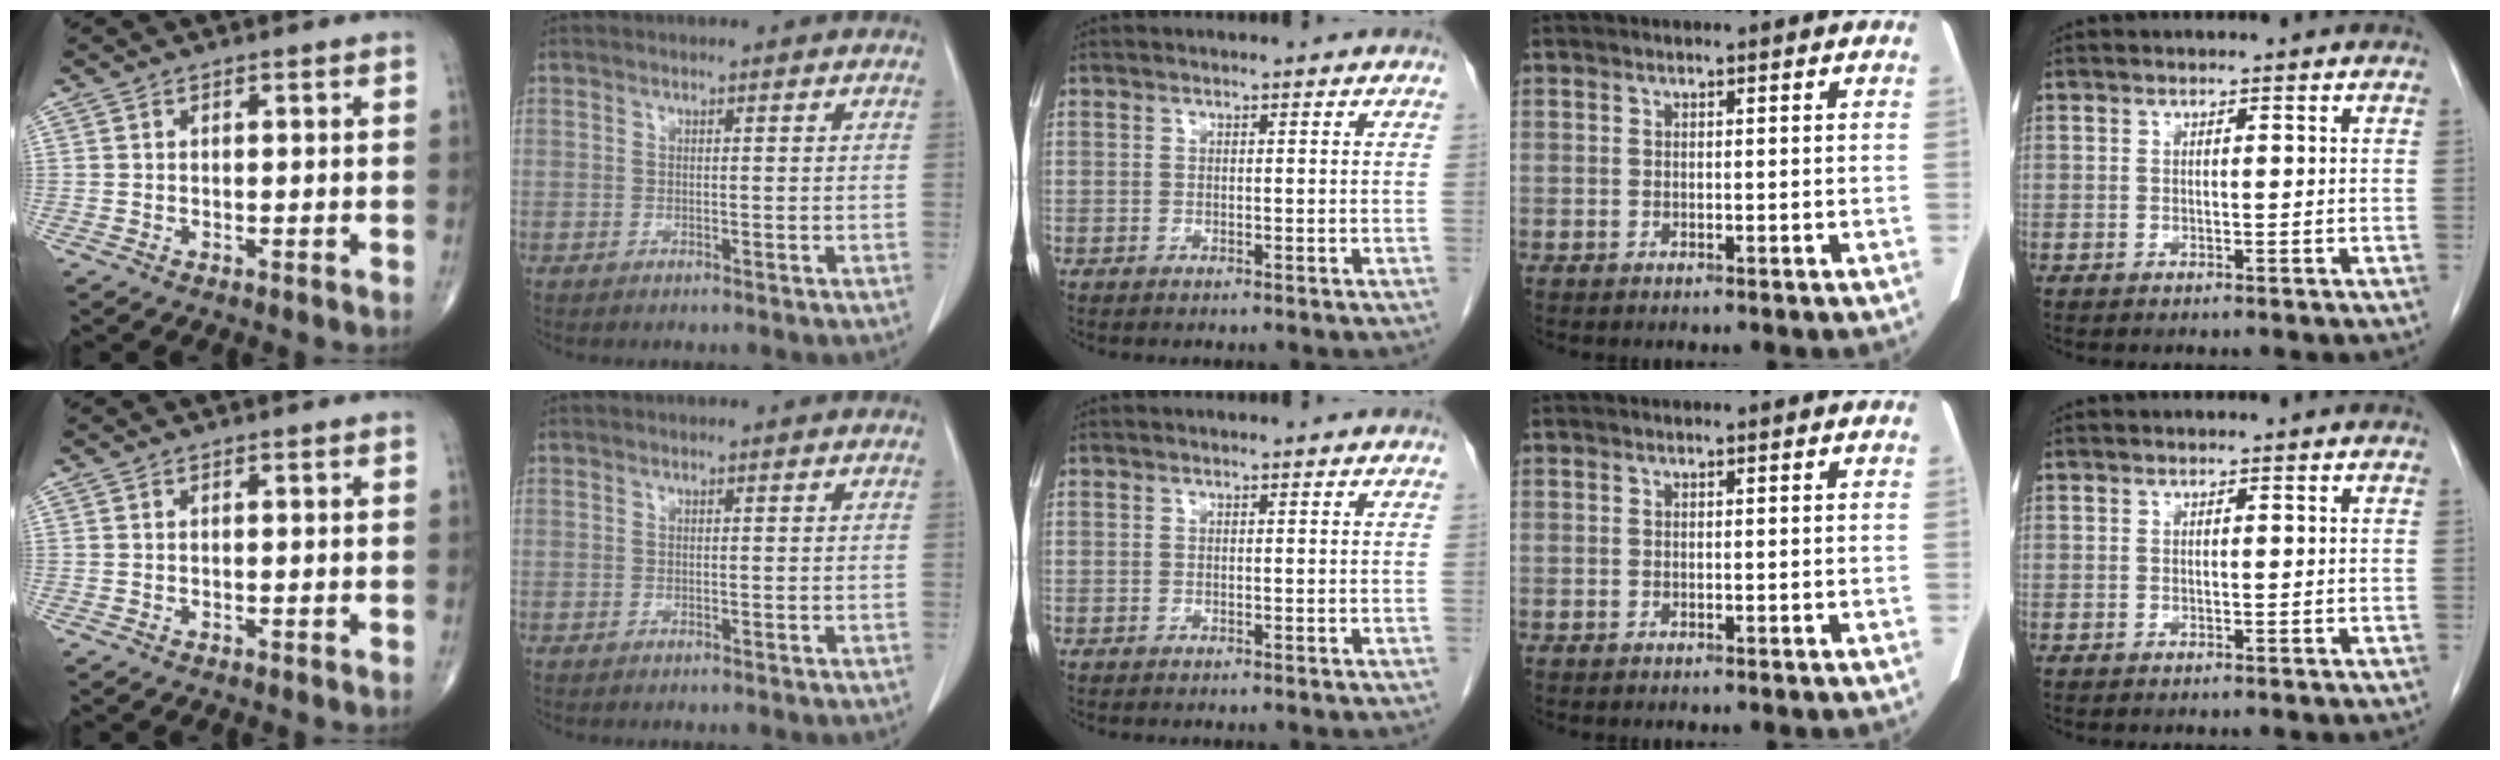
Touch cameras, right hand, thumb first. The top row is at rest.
{}